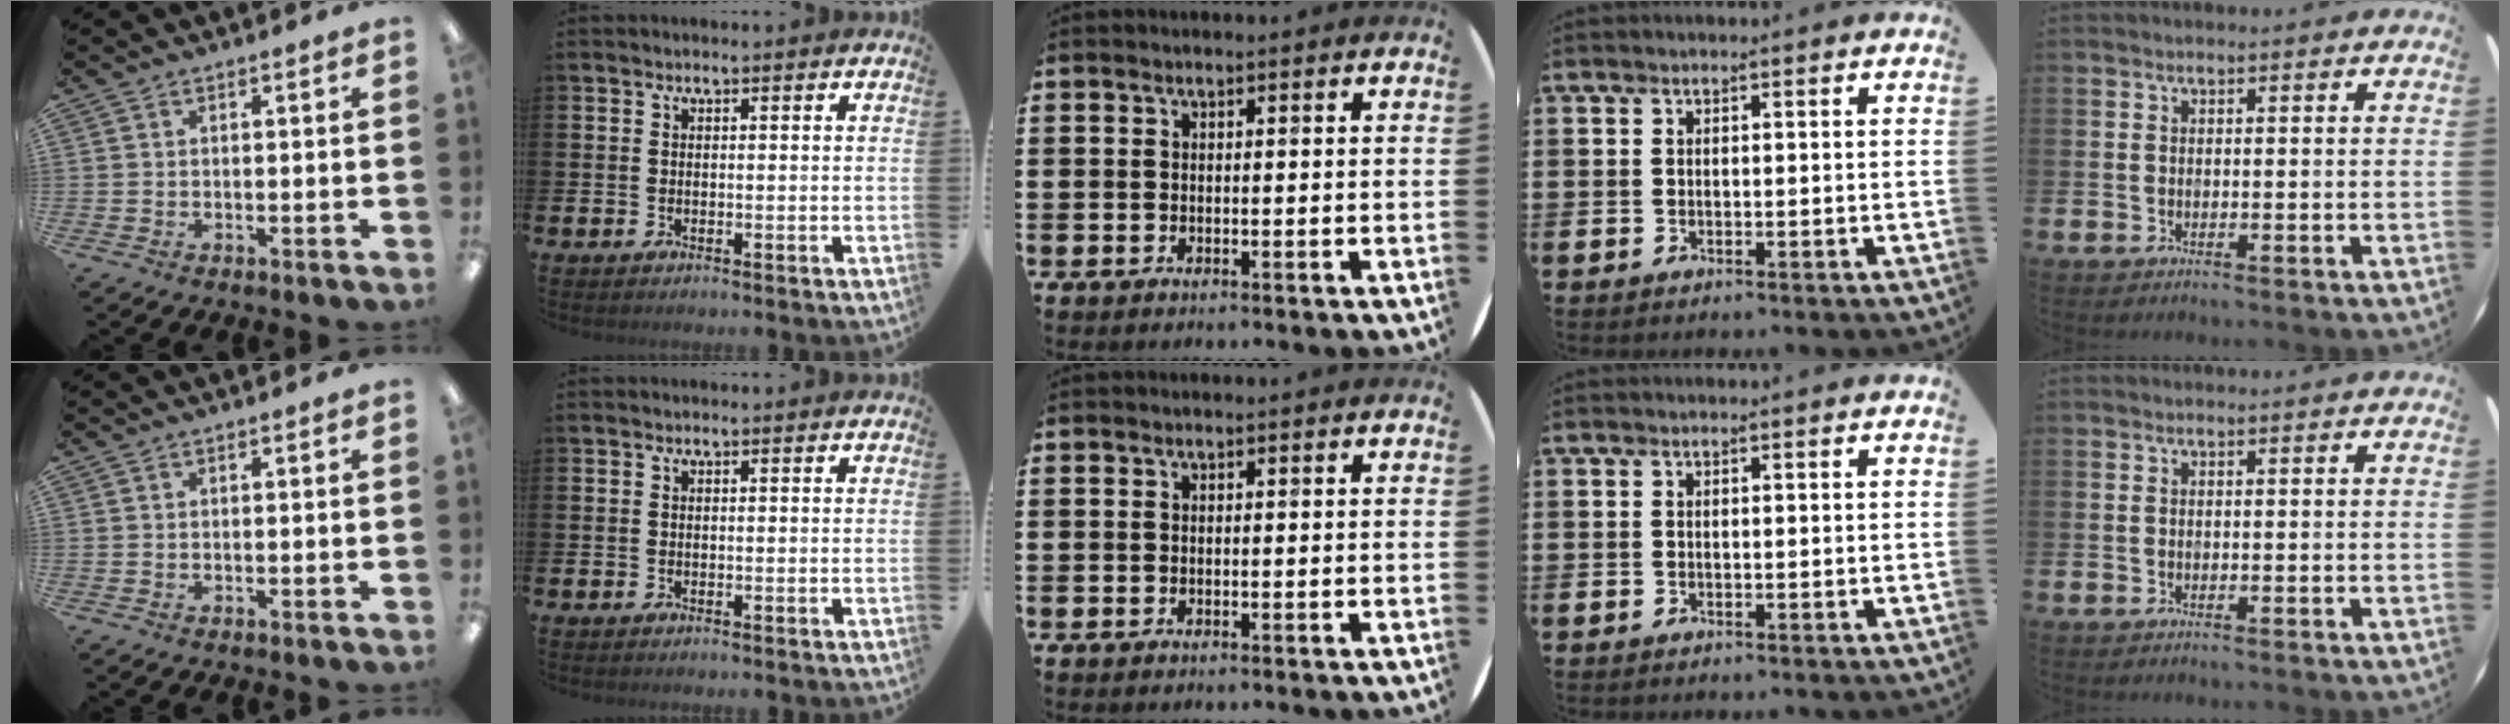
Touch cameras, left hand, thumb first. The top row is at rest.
{}